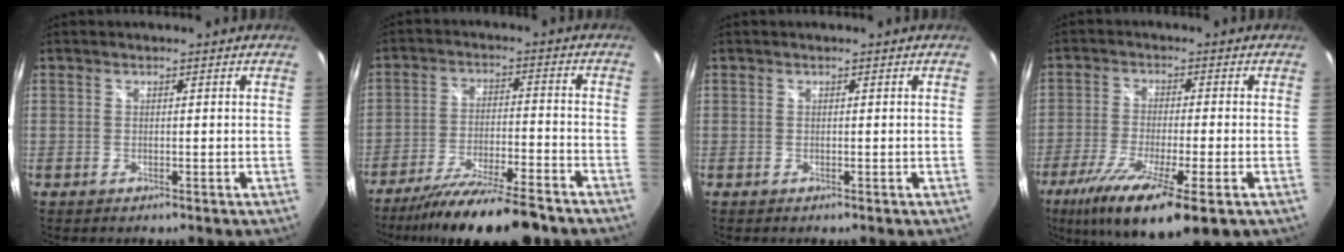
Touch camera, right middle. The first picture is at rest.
{"total": 15.7, "force": [-13.2, 1.6, 8.4], "torque": [-0.165, -0.031, -0.214]}
{"total": 0.0}
{"total": 15.0, "force": [-8.3, 2.8, 12.1], "torque": [-0.236, -0.052, -0.143]}